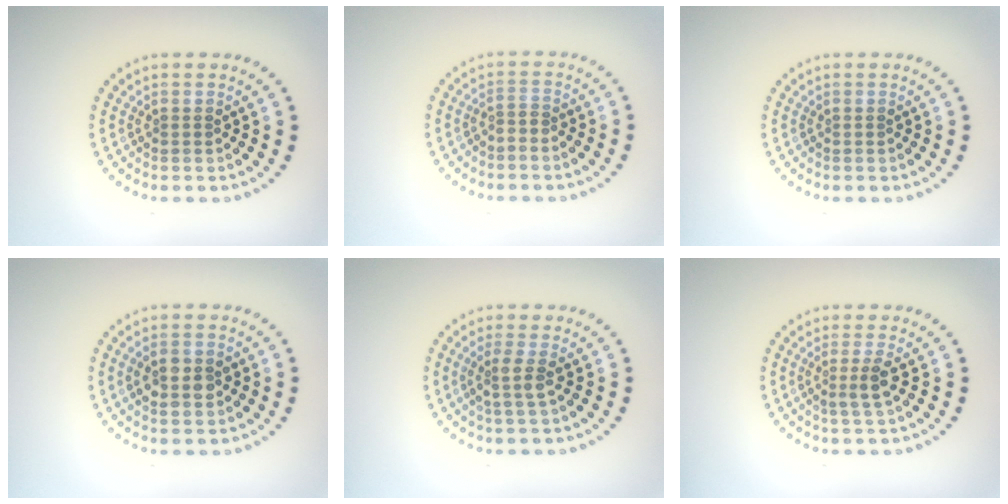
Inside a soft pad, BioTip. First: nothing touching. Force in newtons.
{"total": 0.8, "press": 0.4, "slide": 0.7}
{"total": 0.0}
{"total": 2.9, "press": 2.9, "slide": 0.2}
{"total": 1.9, "press": 1.5, "slide": 1.2}
{"total": 1.9, "press": 1.5, "slide": 1.1}